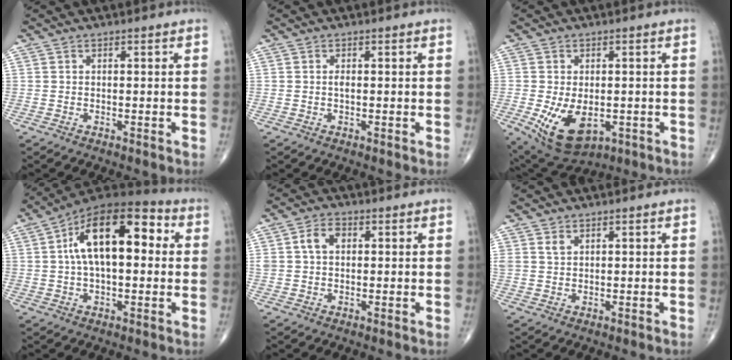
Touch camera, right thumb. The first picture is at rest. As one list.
[{"total": 0.8, "force": [0.0, 0.3, 0.7], "torque": [-0.013, 0.001, -0.002]}, {"total": 11.0, "force": [-2.7, 6.6, 8.4], "torque": [-0.136, -0.011, -0.025]}, {"total": 18.3, "force": [3.4, 9.1, 15.5], "torque": [-0.234, 0.035, 0.043]}, {"total": 4.4, "force": [1.0, 3.0, 3.0], "torque": [-0.056, 0.012, 0.020]}, {"total": 1.7, "force": [1.1, 1.1, 0.7], "torque": [-0.009, -0.003, 0.025]}]